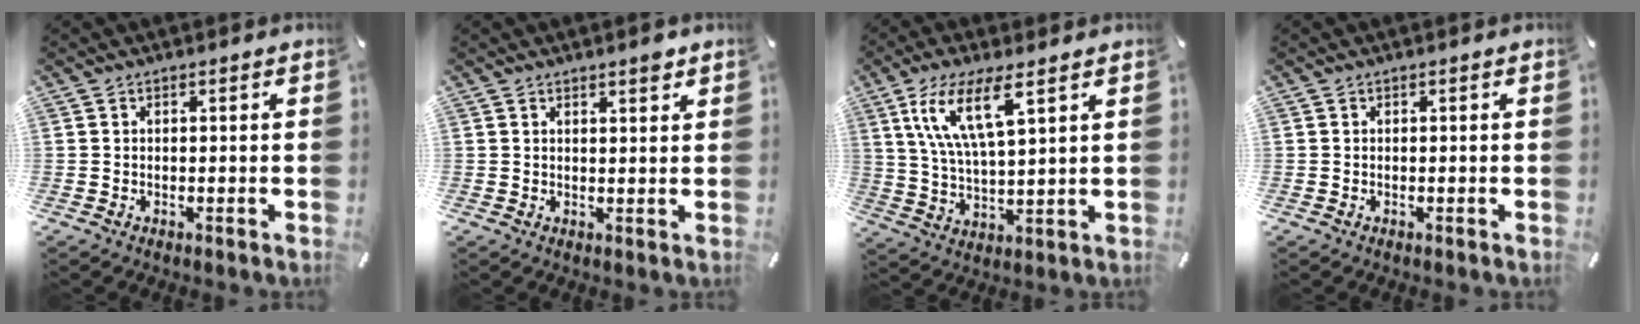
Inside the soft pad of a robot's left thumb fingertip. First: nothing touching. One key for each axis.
{"total": 2.2, "fx": 1.9, "fy": 0.5, "fz": 1.1, "tx": -0.015, "ty": -0.009, "tz": 0.031}
{"total": 12.5, "fx": 6.8, "fy": 3.7, "fz": 9.8, "tx": -0.219, "ty": -0.009, "tz": 0.120}
{"total": 0.0}